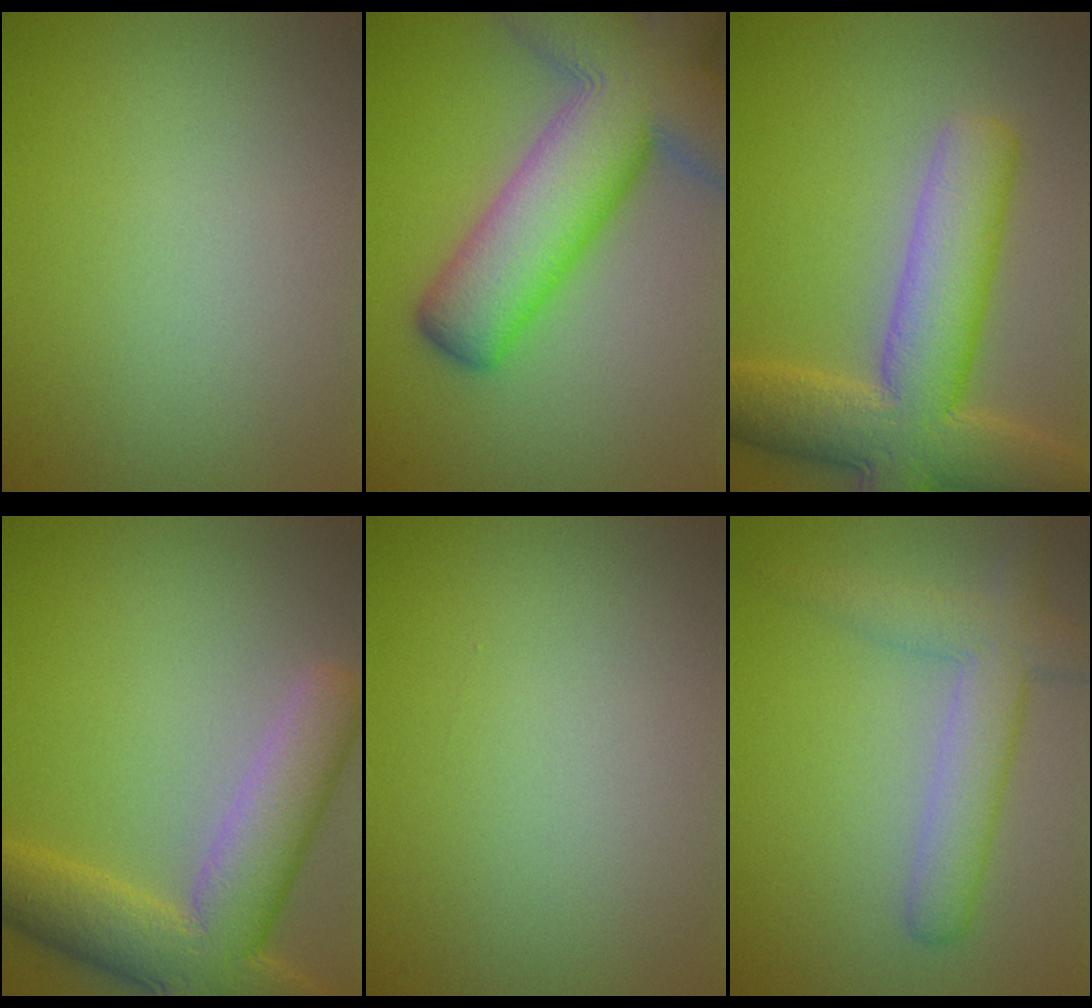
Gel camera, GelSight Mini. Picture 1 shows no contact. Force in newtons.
{"total": 13.5, "press": 13.5, "slide": 0.8}
{"total": 9.5, "press": 9.4, "slide": 0.6}
{"total": 8.5, "press": 8.4, "slide": 0.6}
{"total": 0.0}
{"total": 4.4, "press": 4.4, "slide": 0.3}